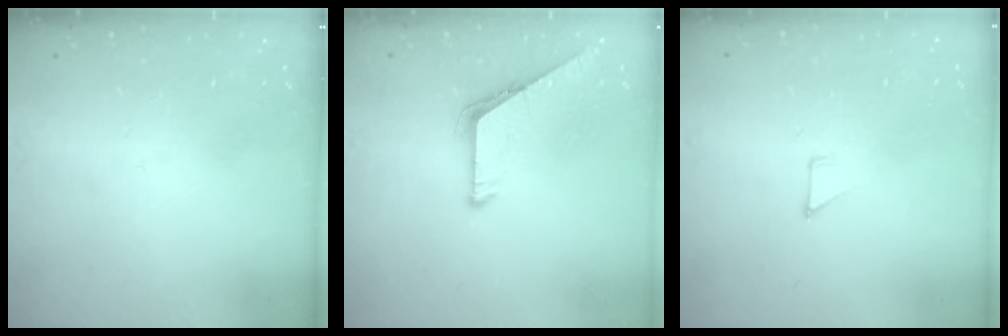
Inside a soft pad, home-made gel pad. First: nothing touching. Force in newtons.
{"total": 6.5, "press": 6.4, "slide": 0.5}
{"total": 2.8, "press": 2.8, "slide": 0.2}